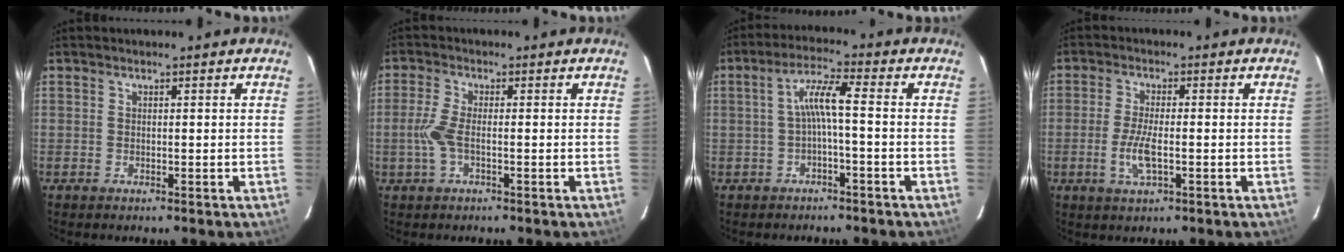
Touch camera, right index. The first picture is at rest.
{"total": 4.6, "force": [-1.0, 1.3, 4.3], "torque": [-0.102, 0.002, -0.022]}
{"total": 4.8, "force": [-1.1, 0.0, 4.7], "torque": [-0.102, 0.012, -0.019]}
{"total": 5.5, "force": [-1.6, 1.5, 5.1], "torque": [-0.107, -0.006, -0.031]}